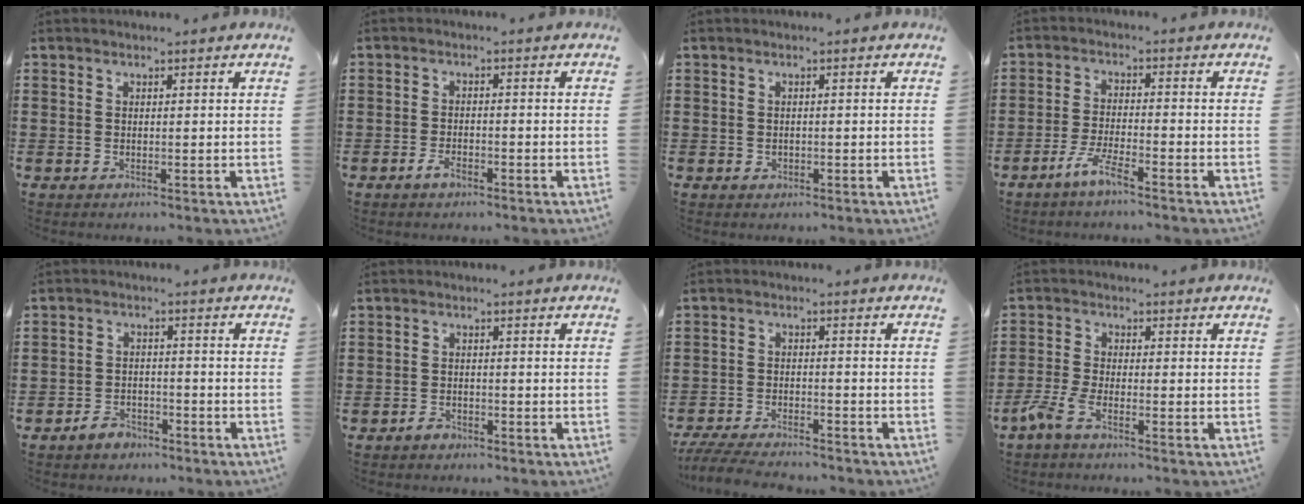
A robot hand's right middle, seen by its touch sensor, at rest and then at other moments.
{"total": 2.4, "force": [-1.6, 0.8, 1.6], "torque": [-0.037, -0.003, -0.033]}
{"total": 0.6, "force": [-0.1, 0.5, 0.3], "torque": [-0.009, 0.001, -0.002]}
{"total": 4.8, "force": [-3.4, 0.4, 3.3], "torque": [-0.075, -0.007, -0.065]}
{"total": 3.0, "force": [-2.6, 1.3, 0.7], "torque": [-0.017, 0.004, -0.052]}
{"total": 1.6, "force": [-1.4, 0.7, 0.5], "torque": [-0.013, -0.001, -0.028]}
{"total": 5.1, "force": [-4.9, 0.4, 1.5], "torque": [-0.035, -0.004, -0.098]}
{"total": 3.7, "force": [-2.4, 0.8, 2.7], "torque": [-0.081, -0.008, -0.054]}